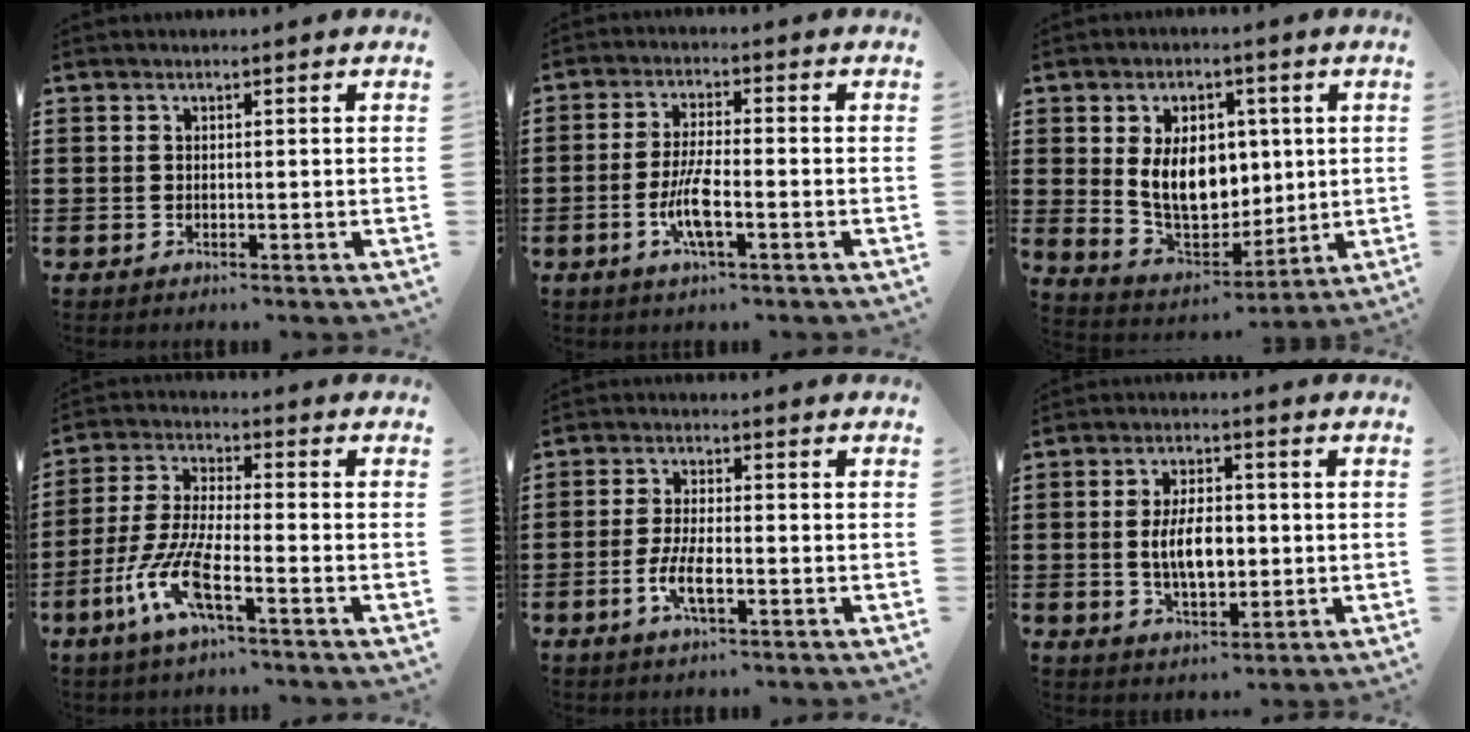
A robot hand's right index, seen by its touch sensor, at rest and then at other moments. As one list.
[{"total": 5.7, "force": [-1.8, 1.1, 5.3], "torque": [-0.115, -0.010, -0.039]}, {"total": 10.6, "force": [1.5, 7.3, 7.4], "torque": [-0.137, 0.007, 0.025]}, {"total": 8.9, "force": [-4.7, 1.7, 7.4], "torque": [-0.189, -0.019, -0.097]}, {"total": 4.5, "force": [-1.7, 1.3, 3.9], "torque": [-0.086, -0.003, -0.036]}, {"total": 6.5, "force": [-0.3, 3.3, 5.6], "torque": [-0.103, -0.003, -0.013]}]